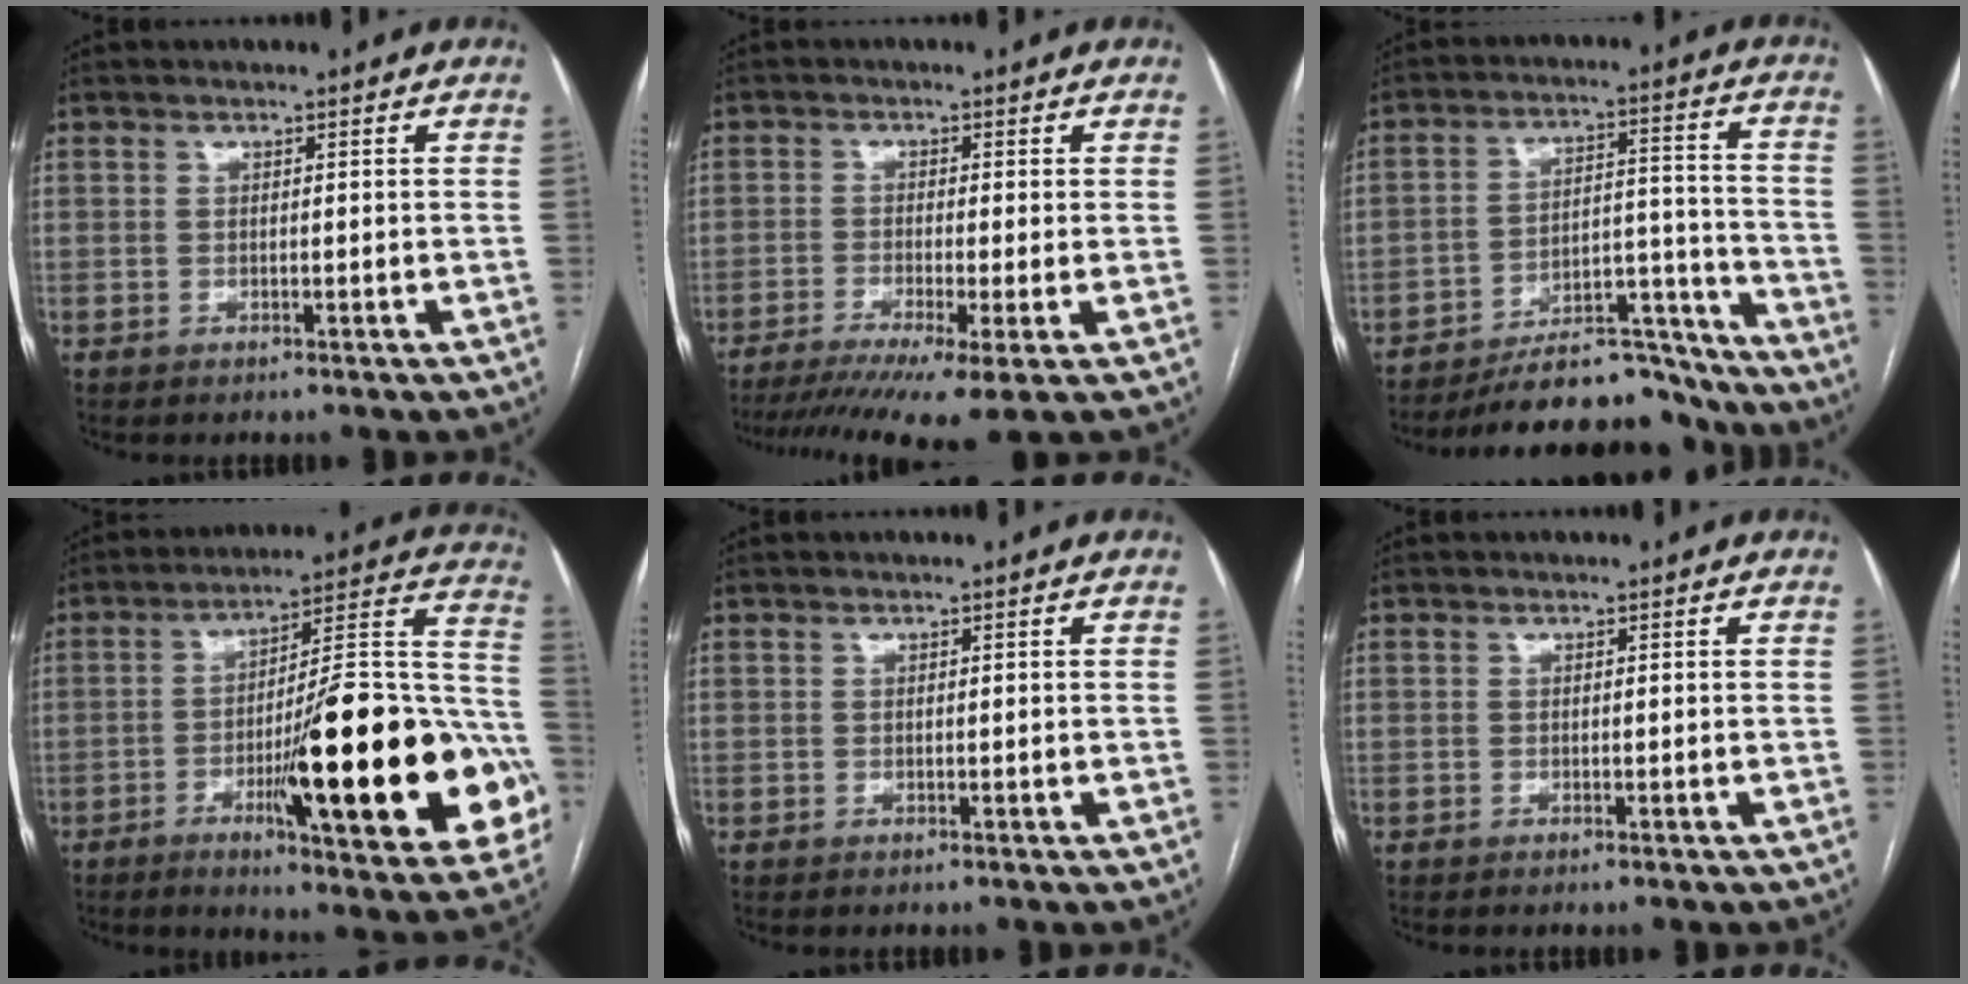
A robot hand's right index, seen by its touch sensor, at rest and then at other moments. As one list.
[{"total": 11.2, "force": [-7.6, 0.3, 8.2], "torque": [-0.131, -0.019, -0.120]}, {"total": 16.6, "force": [-15.5, 4.1, 4.3], "torque": [-0.051, 0.041, -0.232]}, {"total": 28.3, "force": [-7.7, 4.0, 26.9], "torque": [-0.305, 0.001, -0.108]}, {"total": 0.0}, {"total": 0.0}]